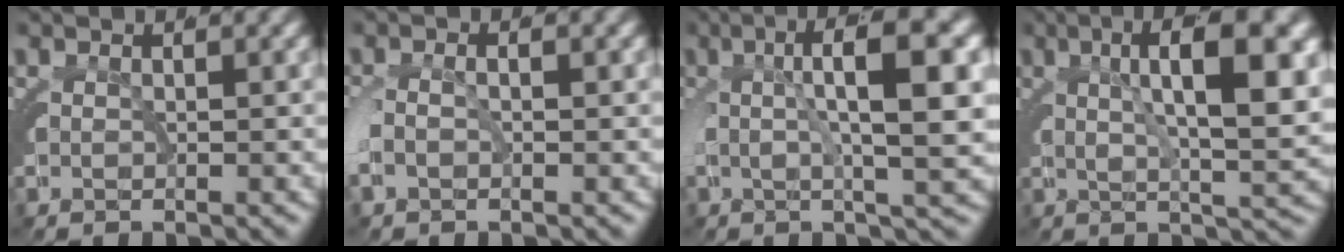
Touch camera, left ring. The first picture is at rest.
{"total": 1.8, "force": [-1.0, 1.2, 0.9], "torque": [-0.031, -0.005, -0.017]}
{"total": 6.5, "force": [1.6, 1.4, 6.1], "torque": [-0.091, 0.015, 0.023]}
{"total": 7.3, "force": [2.3, 1.5, 6.7], "torque": [-0.098, 0.014, 0.037]}